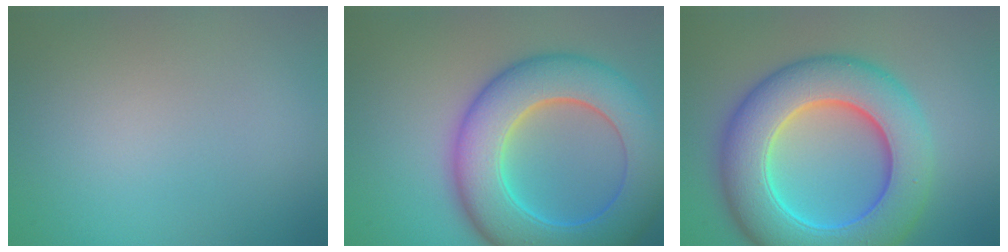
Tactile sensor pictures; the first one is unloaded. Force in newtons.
{"total": 10.8, "press": 10.8, "slide": 0.3}
{"total": 11.3, "press": 11.3, "slide": 0.2}